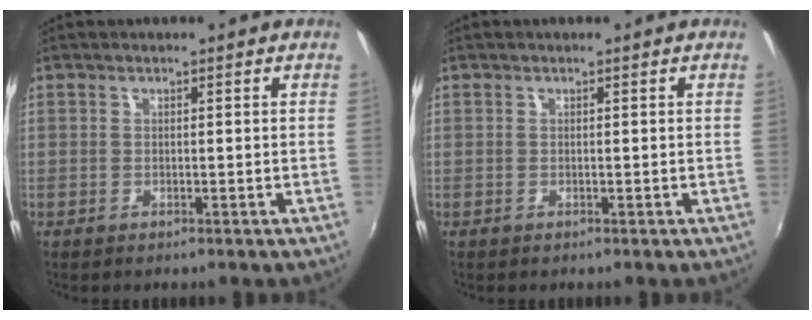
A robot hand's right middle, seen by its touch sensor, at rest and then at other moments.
{"total": 0.0}